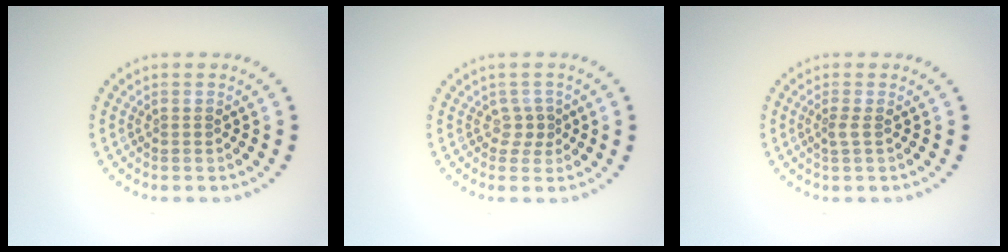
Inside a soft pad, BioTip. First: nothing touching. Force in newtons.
{"total": 1.3, "press": 0.9, "slide": 0.9}
{"total": 0.9, "press": 0.5, "slide": 0.8}